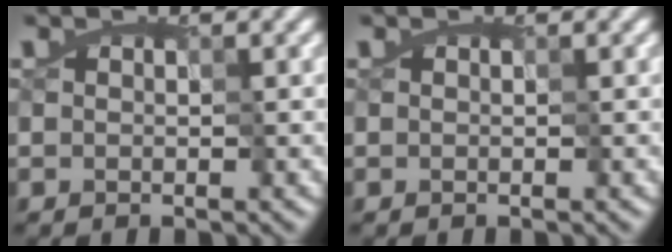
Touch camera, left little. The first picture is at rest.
{"total": 0.0}